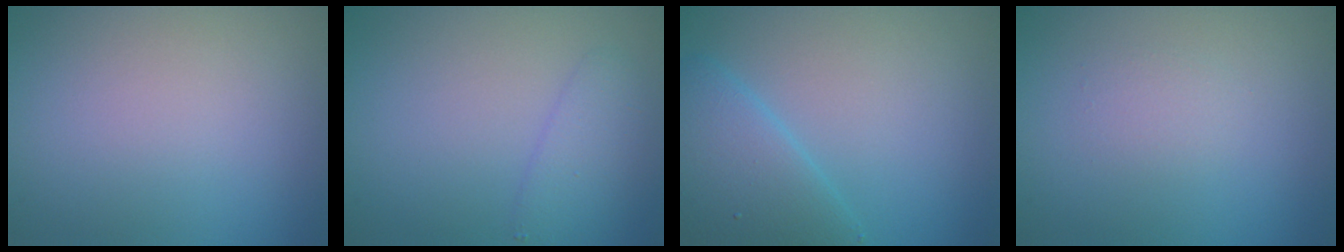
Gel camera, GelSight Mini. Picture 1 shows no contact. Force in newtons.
{"total": 2.3, "press": 2.3, "slide": 0.1}
{"total": 4.5, "press": 4.5, "slide": 0.2}
{"total": 1.0, "press": 1.0, "slide": 0.0}